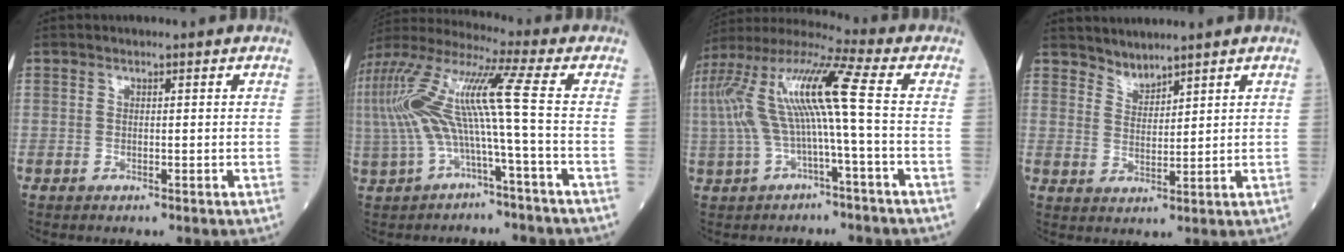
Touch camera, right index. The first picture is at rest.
{"total": 13.4, "force": [-1.2, -0.1, 13.4], "torque": [-0.281, 0.038, -0.031]}
{"total": 14.4, "force": [0.0, 0.8, 14.4], "torque": [-0.301, 0.043, -0.007]}
{"total": 2.6, "force": [2.6, 0.2, -0.2], "torque": [0.005, 0.001, 0.053]}